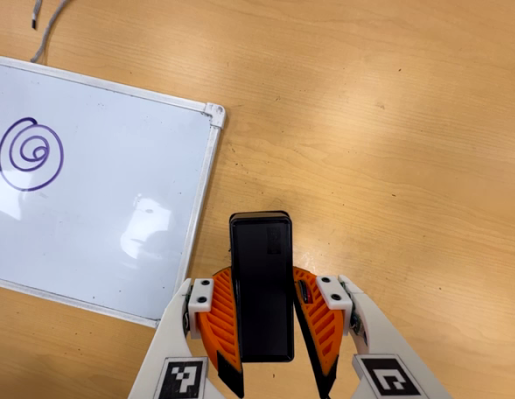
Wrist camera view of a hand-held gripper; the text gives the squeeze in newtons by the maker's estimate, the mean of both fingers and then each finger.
{"total": 7.5, "left": 6.3, "right": 8.7}